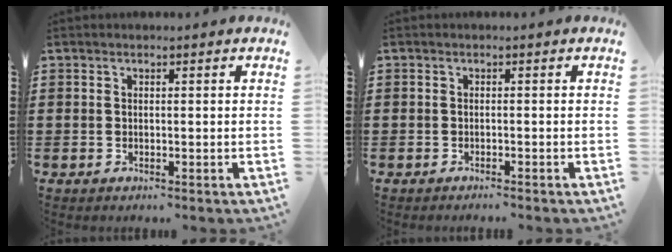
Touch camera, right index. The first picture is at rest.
{"total": 0.7, "force": [-0.7, -0.1, 0.0], "torque": [-0.003, -0.002, -0.015]}